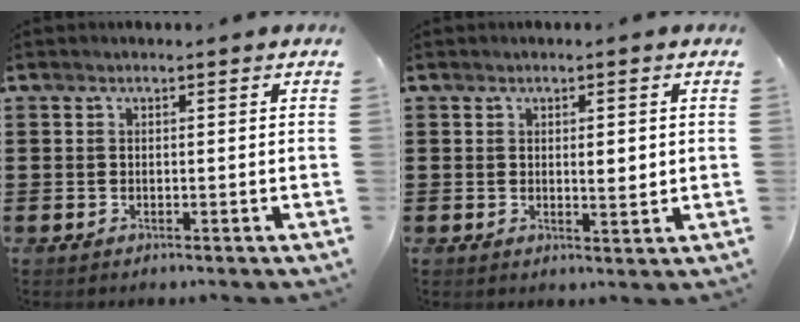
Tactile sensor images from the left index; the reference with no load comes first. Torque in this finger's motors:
{"motor_torque": [0.12, -0.07, 0.10, 0.03]}